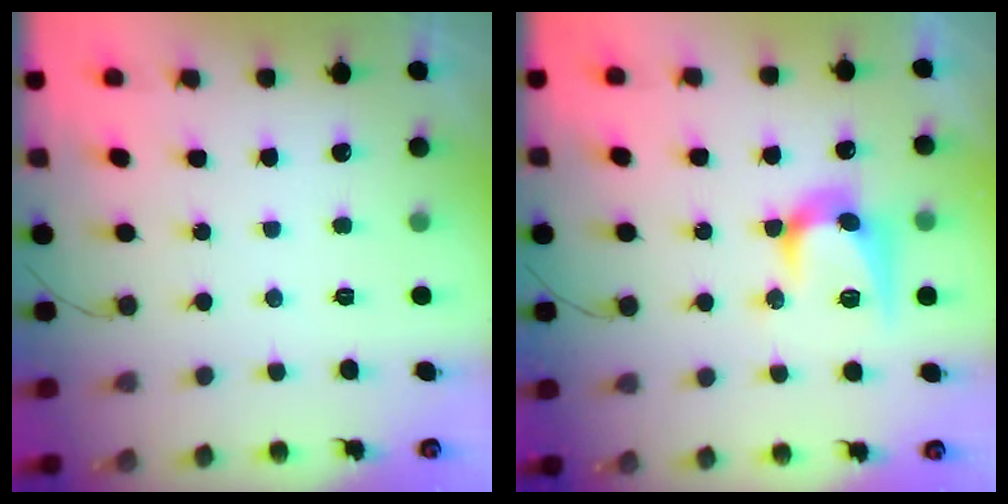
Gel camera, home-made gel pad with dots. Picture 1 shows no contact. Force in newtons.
{"total": 12.9, "press": 12.9, "slide": 0.5}